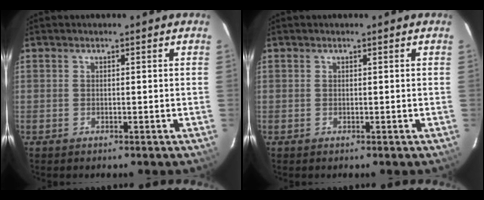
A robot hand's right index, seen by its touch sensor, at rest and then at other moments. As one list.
[{"total": 0.0}]